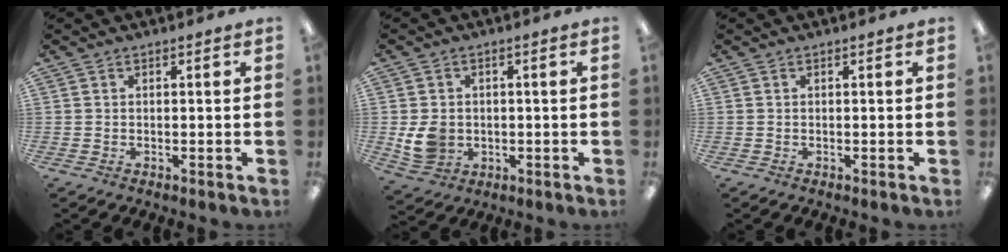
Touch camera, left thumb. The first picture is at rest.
{"total": 6.5, "force": [-0.5, 5.5, 3.3], "torque": [-0.065, 0.003, -0.007]}
{"total": 0.0}